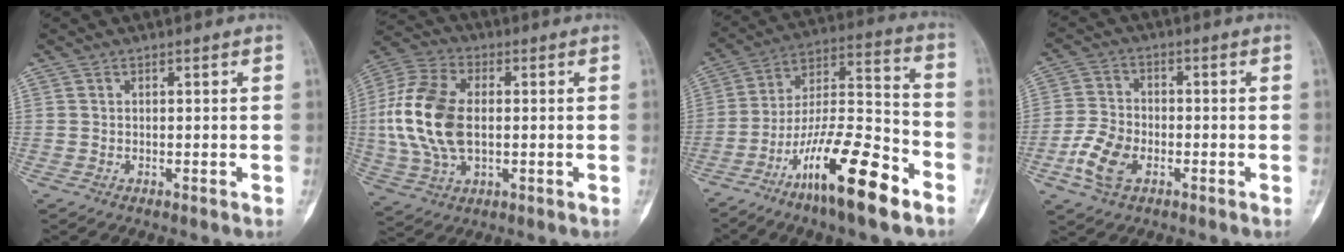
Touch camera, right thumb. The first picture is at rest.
{"total": 16.6, "force": [0.2, 10.1, 13.2], "torque": [-0.279, 0.011, 0.005]}
{"total": 21.0, "force": [-12.1, 5.3, 16.3], "torque": [-0.308, 0.073, -0.209]}
{"total": 8.0, "force": [-3.2, 5.0, 5.3], "torque": [-0.110, 0.012, -0.068]}